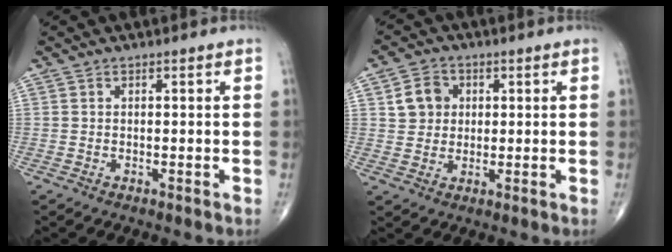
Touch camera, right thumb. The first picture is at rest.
{"total": 5.8, "force": [1.5, 5.1, 2.4], "torque": [-0.017, -0.001, 0.022]}